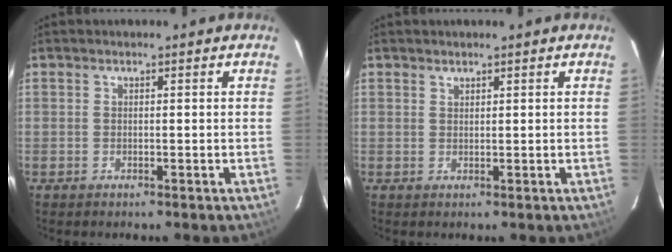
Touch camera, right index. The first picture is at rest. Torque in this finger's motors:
{"motor_torque": [-0.16, 0.07, -0.06, 0.00]}